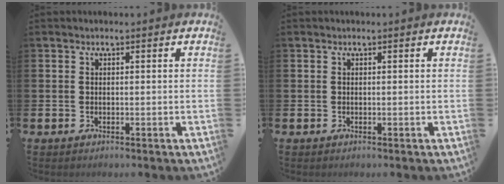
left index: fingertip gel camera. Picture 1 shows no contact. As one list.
[{"total": 0.0}]